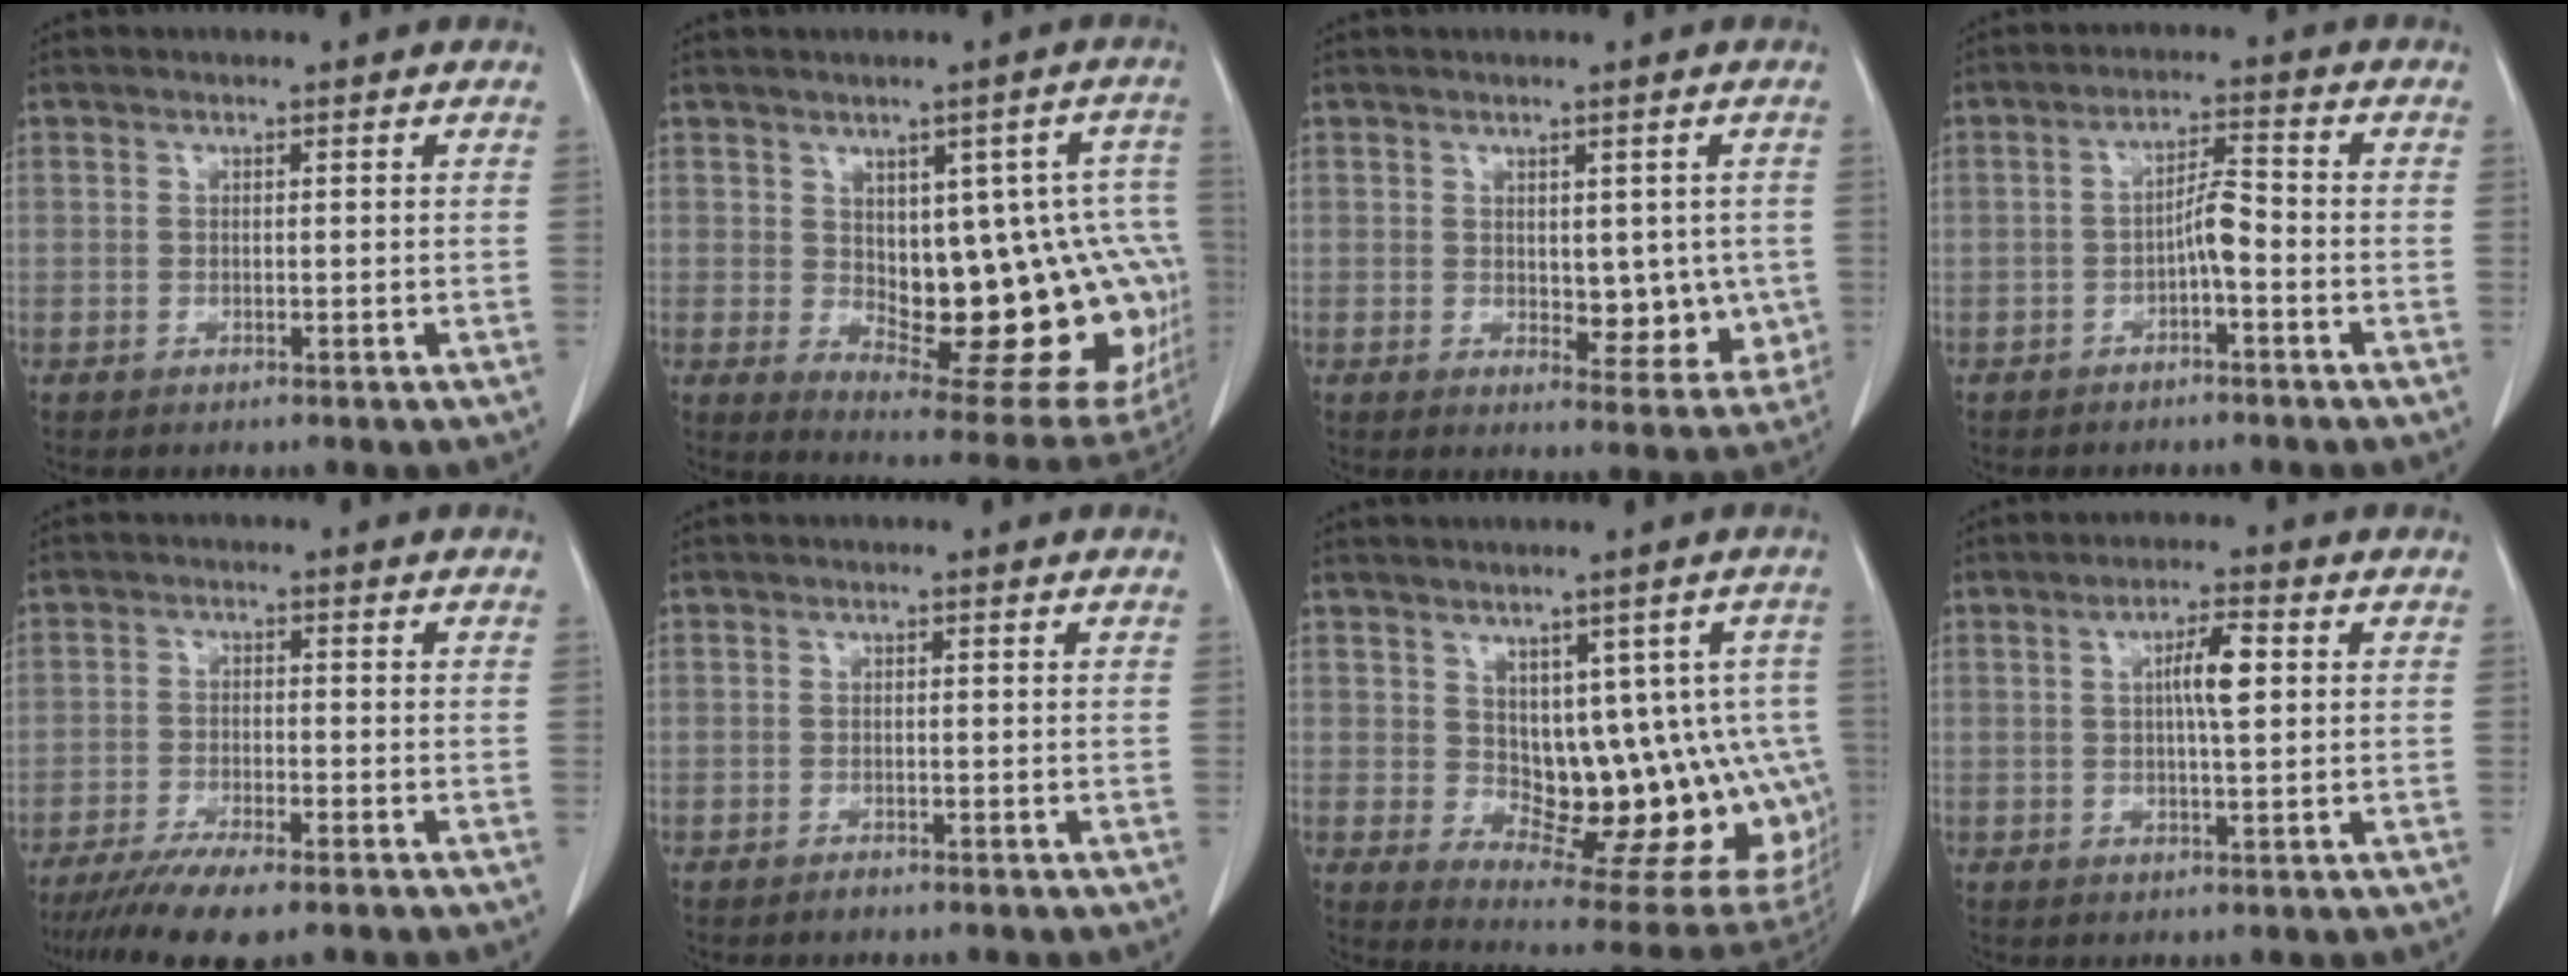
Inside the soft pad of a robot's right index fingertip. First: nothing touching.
{"total": 21.4, "force": [-1.5, 8.0, 19.8], "torque": [-0.162, 0.020, 0.013]}
{"total": 7.2, "force": [-0.1, 4.1, 6.0], "torque": [-0.049, -0.005, 0.010]}
{"total": 3.9, "force": [-1.5, 0.6, 3.5], "torque": [-0.062, 0.011, -0.026]}
{"total": 8.2, "force": [-6.2, 1.0, 5.3], "torque": [-0.089, -0.019, -0.103]}
{"total": 0.6, "force": [-0.6, 0.1, 0.2], "torque": [-0.009, -0.002, -0.006]}
{"total": 15.1, "force": [-0.1, 7.8, 12.9], "torque": [-0.119, 0.012, 0.021]}
{"total": 4.9, "force": [0.9, 0.6, 4.8], "torque": [-0.083, 0.005, 0.014]}